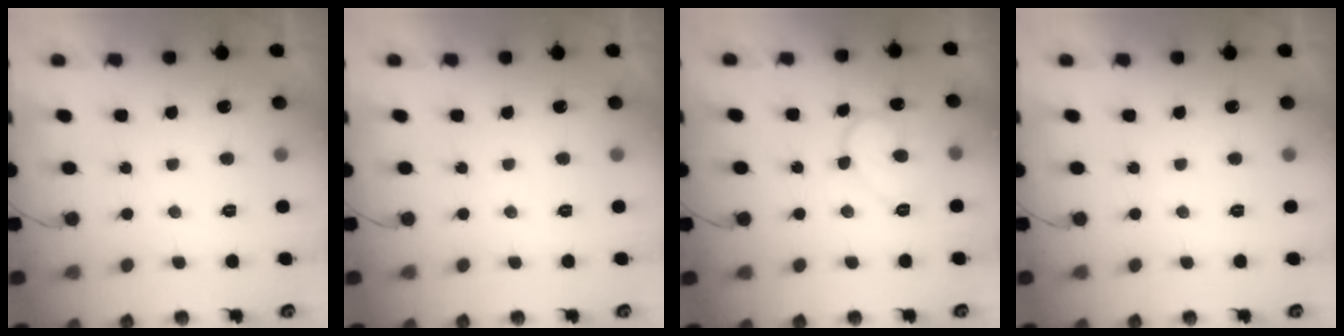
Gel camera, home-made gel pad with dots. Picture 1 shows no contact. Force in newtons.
{"total": 0.0}
{"total": 8.5, "press": 8.5, "slide": 0.7}
{"total": 0.0}